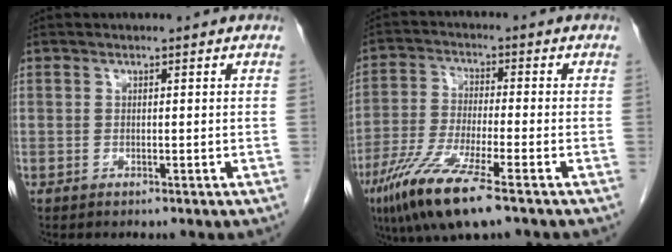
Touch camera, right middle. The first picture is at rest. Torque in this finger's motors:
{"motor_torque": [1.25, -0.89, 0.45, 0.13]}